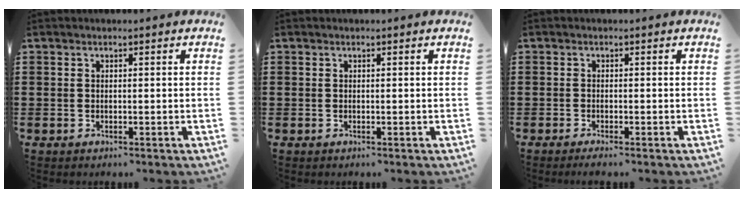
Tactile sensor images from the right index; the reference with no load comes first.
{"total": 0.0}
{"total": 0.8, "force": [-0.7, -0.1, 0.4], "torque": [-0.006, -0.003, -0.013]}